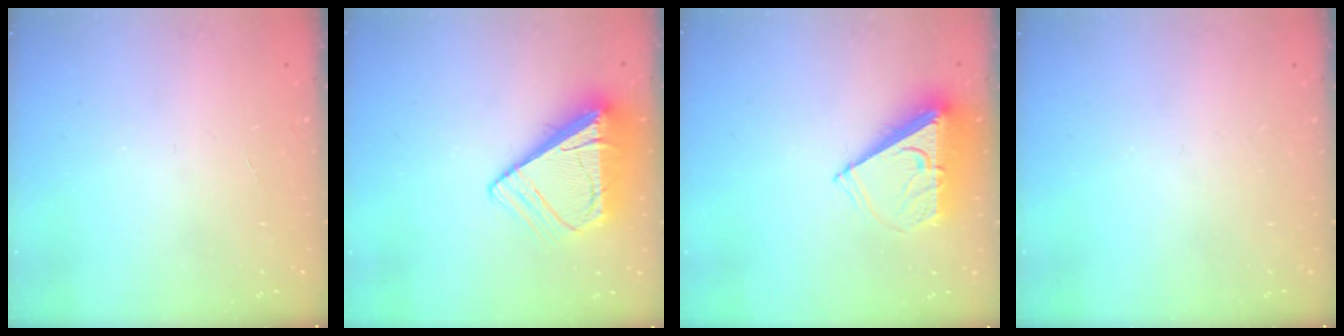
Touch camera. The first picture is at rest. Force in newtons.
{"total": 11.6, "press": 11.5, "slide": 1.5}
{"total": 8.3, "press": 8.3, "slide": 0.5}
{"total": 0.0}